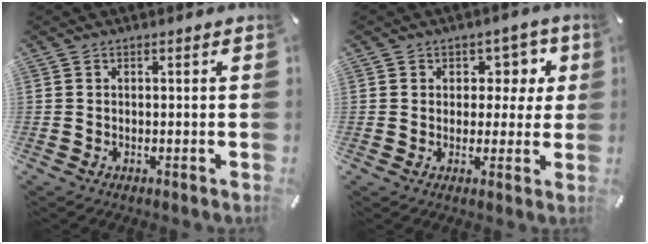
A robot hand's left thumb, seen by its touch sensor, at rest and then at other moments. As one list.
[{"total": 7.0, "force": [2.0, 6.2, 2.7], "torque": [-0.024, -0.011, 0.031]}]